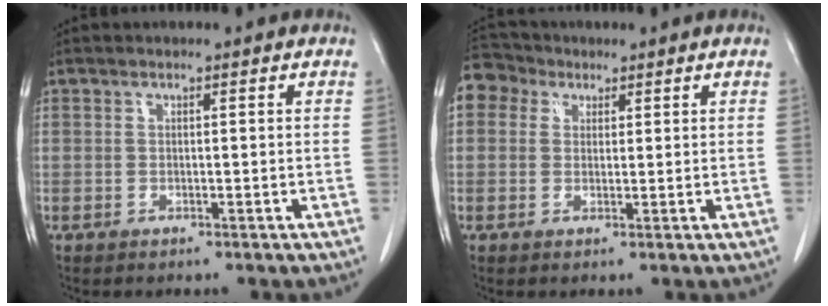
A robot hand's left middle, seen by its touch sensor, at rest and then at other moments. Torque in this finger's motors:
{"motor_torque": [0.69, -0.56, 0.33, 0.03]}